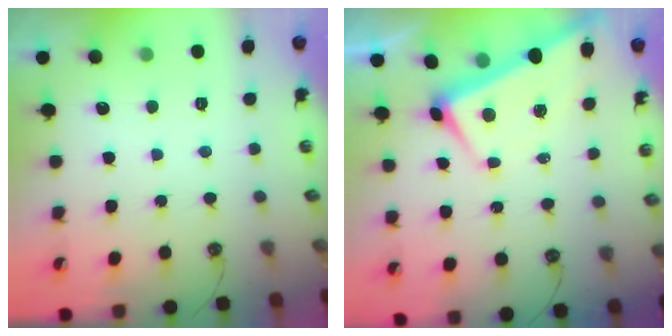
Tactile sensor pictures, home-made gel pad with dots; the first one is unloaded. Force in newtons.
{"total": 0.9, "press": 0.7, "slide": 0.5}